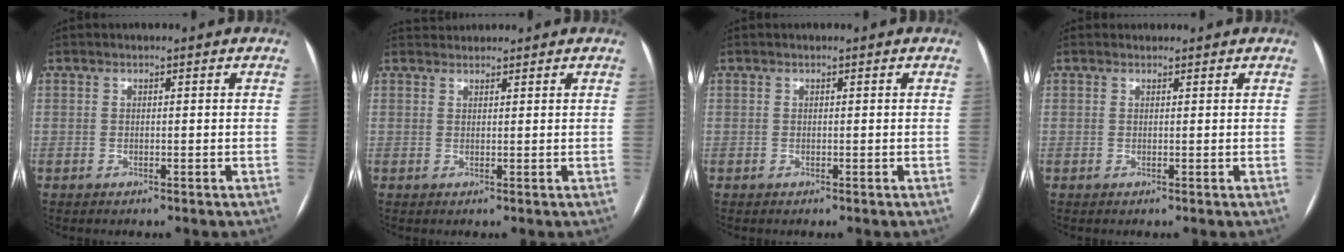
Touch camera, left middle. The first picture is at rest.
{"total": 2.0, "force": [1.9, 0.4, -0.2], "torque": [-0.003, 0.021, 0.036]}
{"total": 0.0}
{"total": 0.7, "force": [0.6, 0.3, -0.1], "torque": [-0.003, 0.008, 0.010]}